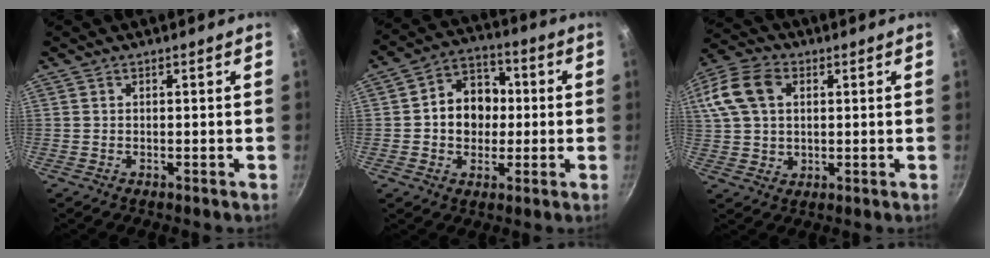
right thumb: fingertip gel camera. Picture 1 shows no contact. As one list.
[{"total": 11.2, "force": [0.2, 9.1, 6.6], "torque": [-0.059, 0.019, -0.009]}, {"total": 14.9, "force": [3.9, 10.8, 9.5], "torque": [-0.202, 0.016, 0.066]}]